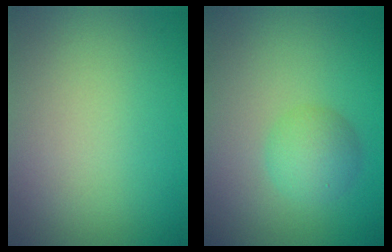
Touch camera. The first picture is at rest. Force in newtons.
{"total": 2.7, "press": 2.7, "slide": 0.1}